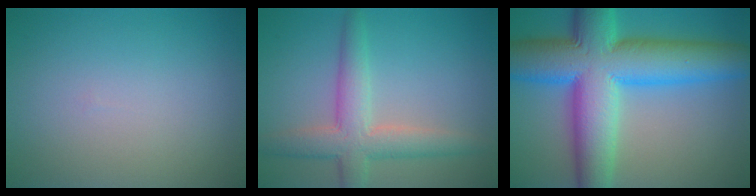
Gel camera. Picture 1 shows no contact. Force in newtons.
{"total": 4.9, "press": 4.9, "slide": 0.2}
{"total": 13.8, "press": 13.8, "slide": 0.5}